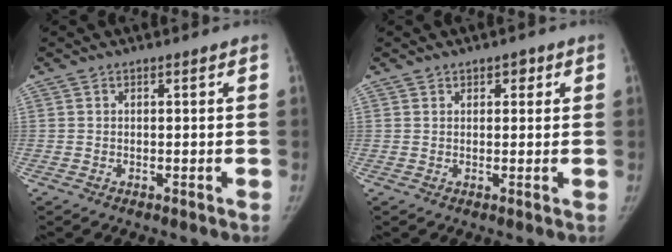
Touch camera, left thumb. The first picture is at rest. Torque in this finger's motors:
{"motor_torque": [-0.17, 0.10, 0.04, 0.22, -0.07]}